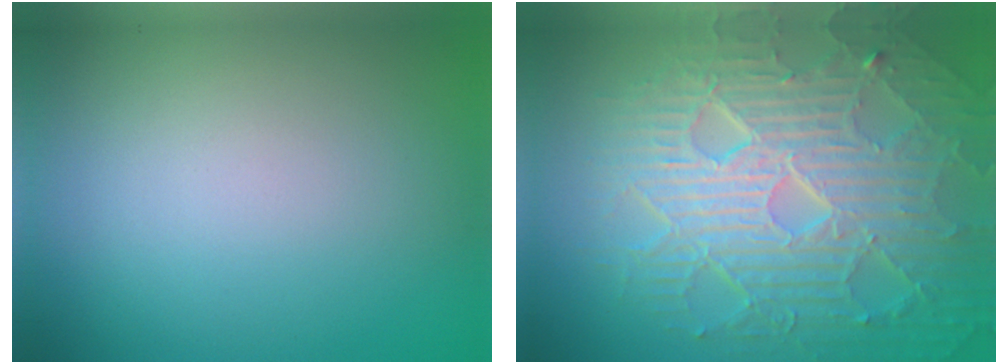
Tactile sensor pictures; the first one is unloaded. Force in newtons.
{"total": 10.5, "press": 6.7, "slide": 8.1}